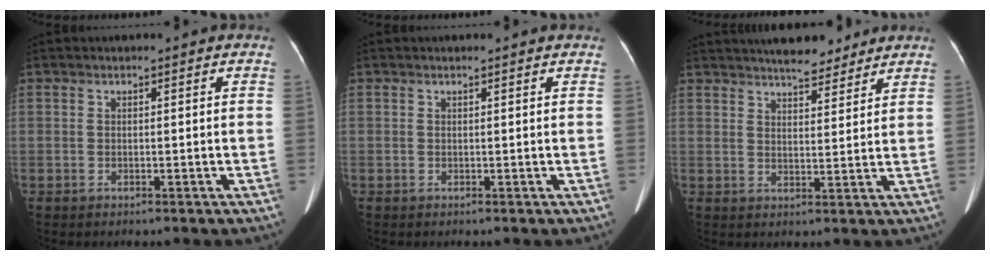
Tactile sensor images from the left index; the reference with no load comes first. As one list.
[{"total": 1.1, "force": [0.9, 0.4, 0.2], "torque": [-0.010, 0.018, 0.011]}, {"total": 9.5, "force": [8.3, 2.3, 4.0], "torque": [-0.055, 0.011, 0.117]}]